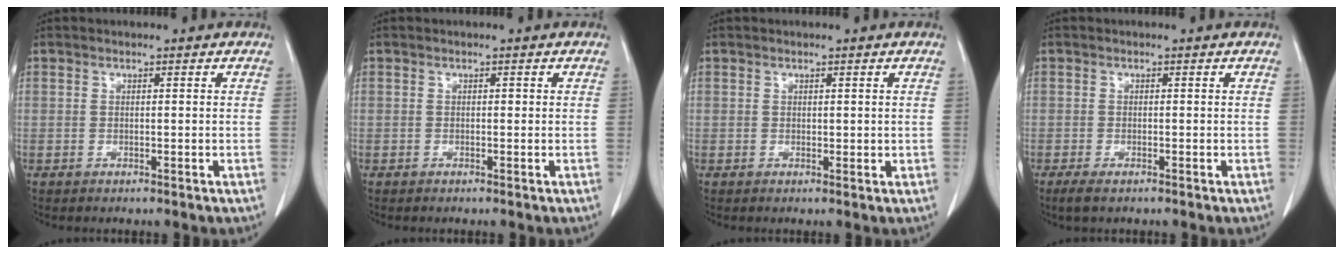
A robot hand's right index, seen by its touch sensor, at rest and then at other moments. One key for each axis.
{"total": 0.0}
{"total": 0.7, "fx": 0.3, "fy": 0.5, "fz": 0.4, "tx": -0.002, "ty": -0.002, "tz": 0.005}
{"total": 1.5, "fx": -1.1, "fy": 0.4, "fz": 1.0, "tx": -0.023, "ty": -0.004, "tz": -0.017}